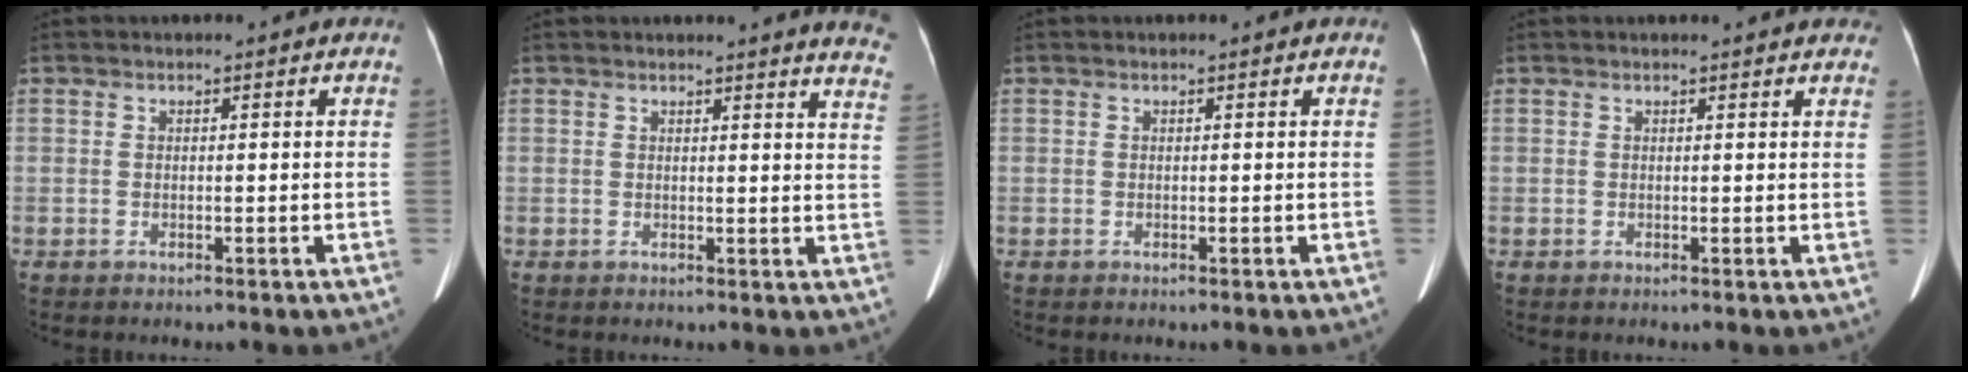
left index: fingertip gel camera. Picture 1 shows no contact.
{"total": 8.5, "force": [8.2, 0.1, 2.4], "torque": [-0.008, -0.059, 0.053]}
{"total": 0.0}
{"total": 7.8, "force": [7.3, 1.8, 2.2], "torque": [-0.013, 0.006, 0.061]}